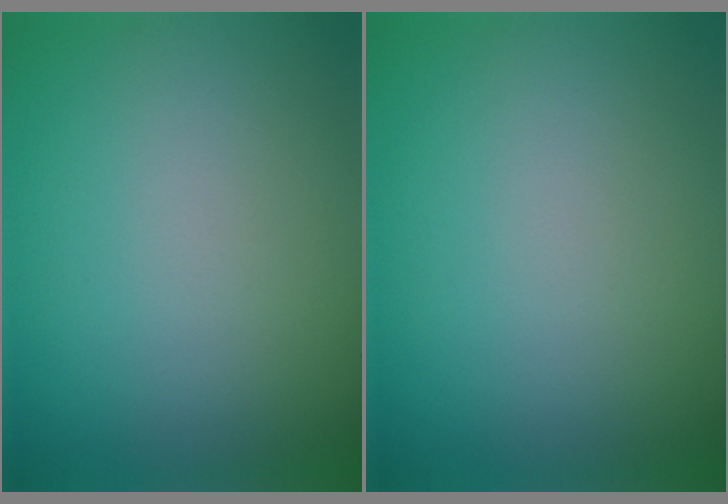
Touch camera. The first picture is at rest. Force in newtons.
{"total": 0.0}